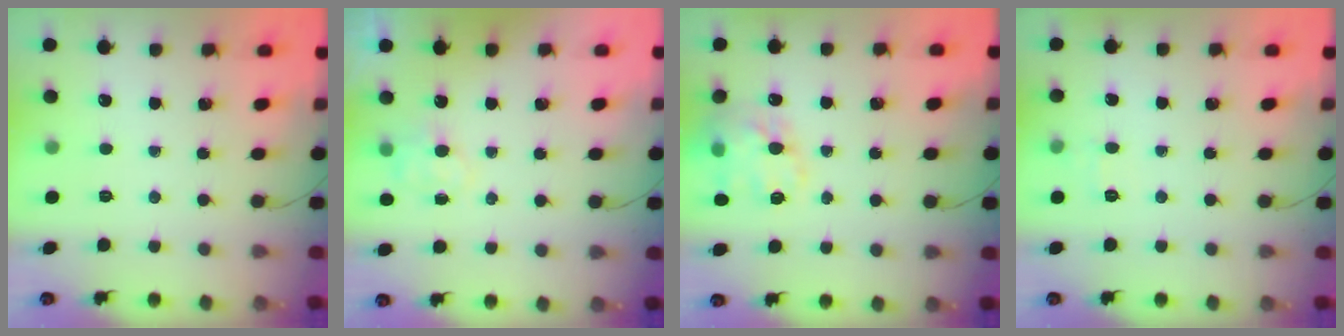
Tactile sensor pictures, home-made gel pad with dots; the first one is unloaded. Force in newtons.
{"total": 5.2, "press": 5.1, "slide": 0.8}
{"total": 17.1, "press": 16.9, "slide": 3.0}
{"total": 5.8, "press": 5.5, "slide": 1.7}